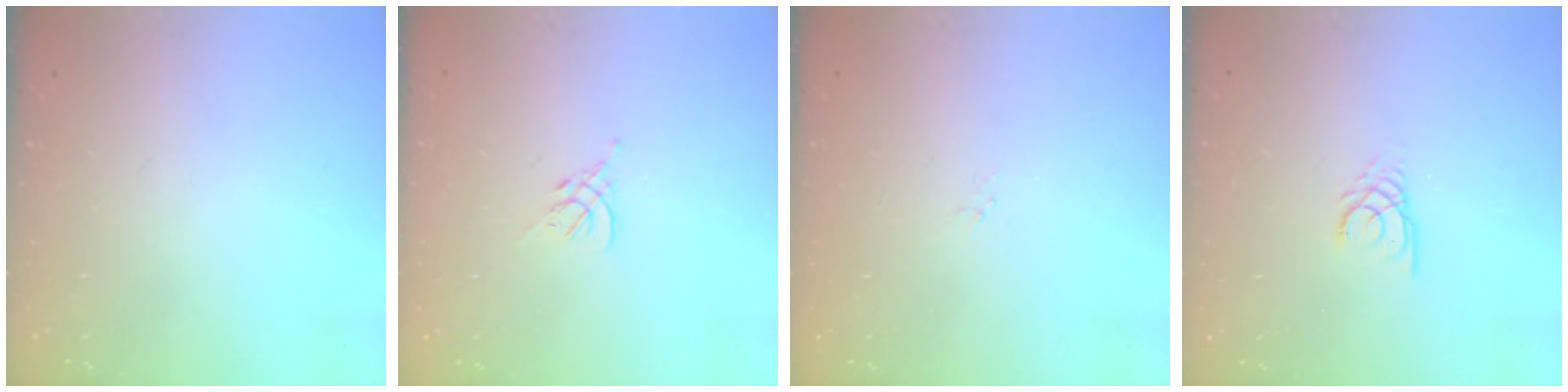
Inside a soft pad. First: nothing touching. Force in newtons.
{"total": 1.2, "press": 1.1, "slide": 0.5}
{"total": 1.7, "press": 1.6, "slide": 0.2}
{"total": 2.9, "press": 2.9, "slide": 0.3}